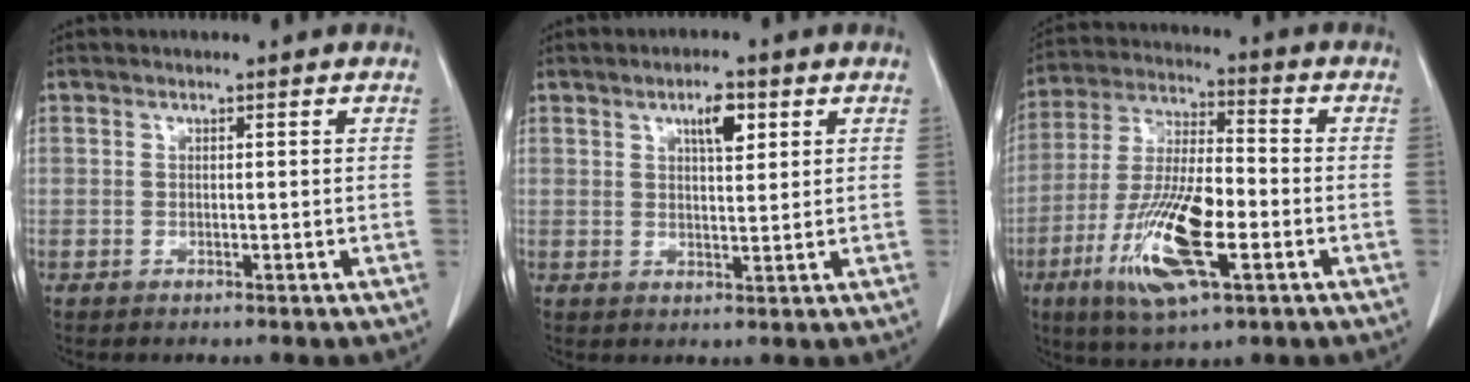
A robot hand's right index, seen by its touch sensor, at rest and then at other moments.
{"total": 4.5, "force": [2.3, 1.4, 3.7], "torque": [-0.059, -0.001, 0.039]}
{"total": 15.2, "force": [-5.3, 3.7, 13.8], "torque": [-0.280, -0.015, -0.094]}